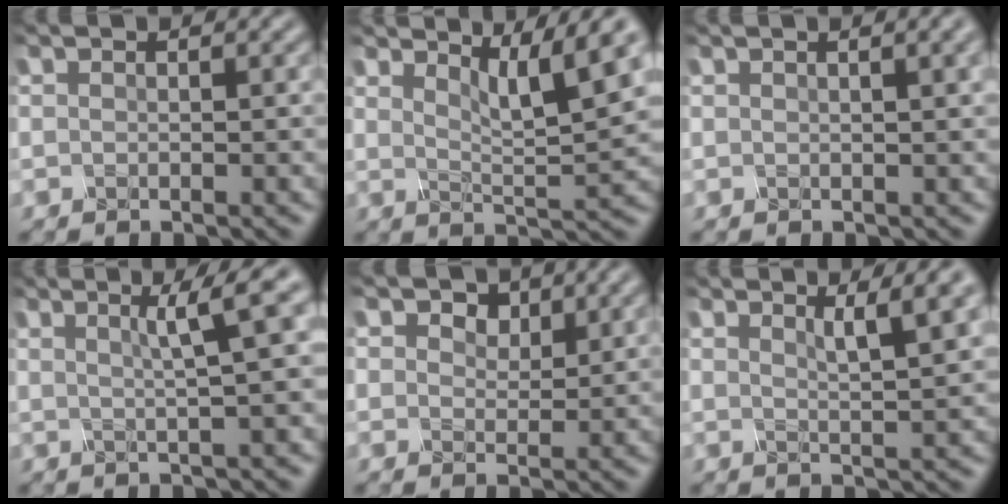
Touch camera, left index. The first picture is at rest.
{"total": 6.8, "force": [4.1, 0.8, 5.3], "torque": [-0.080, 0.009, 0.087]}
{"total": 7.3, "force": [3.5, 3.5, 5.4], "torque": [-0.028, 0.049, 0.027]}
{"total": 4.0, "force": [1.4, 0.0, 3.7], "torque": [-0.044, 0.016, 0.037]}
{"total": 0.8, "force": [0.5, 0.6, -0.3], "torque": [-0.009, -0.005, 0.022]}
{"total": 4.1, "force": [2.5, 0.4, 3.2], "torque": [-0.033, 0.018, 0.041]}